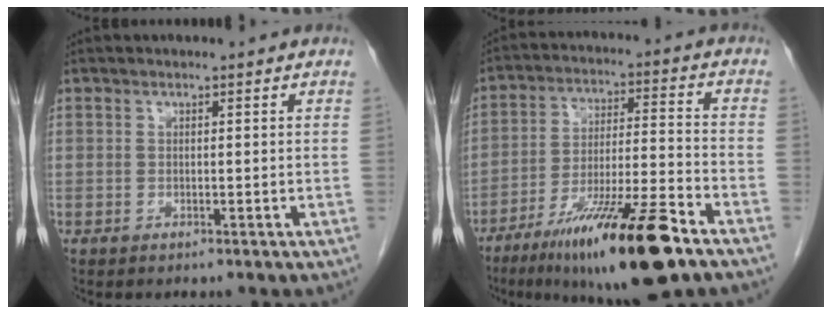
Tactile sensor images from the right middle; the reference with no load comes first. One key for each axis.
{"total": 18.0, "fx": -11.3, "fy": 1.2, "fz": 14.0, "tx": -0.223, "ty": -0.027, "tz": -0.190}